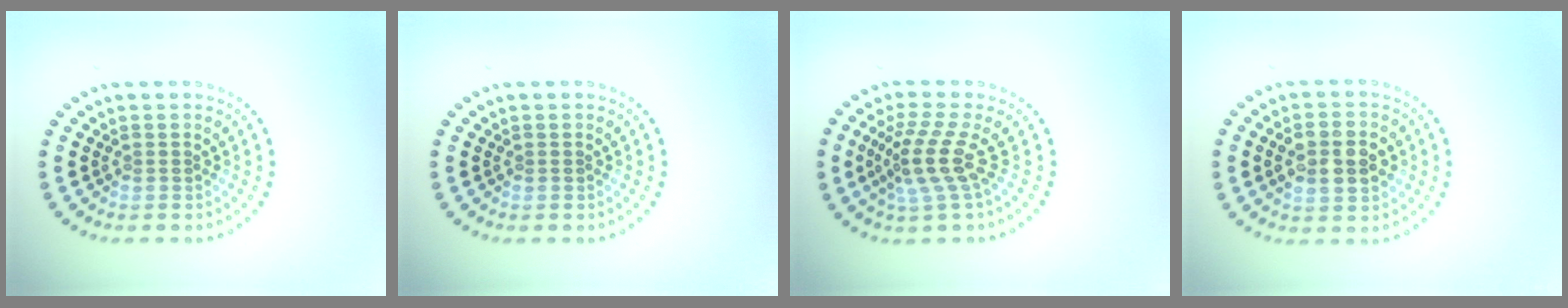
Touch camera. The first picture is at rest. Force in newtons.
{"total": 0.0}
{"total": 3.8, "press": 2.9, "slide": 2.6}
{"total": 4.4, "press": 4.3, "slide": 0.4}